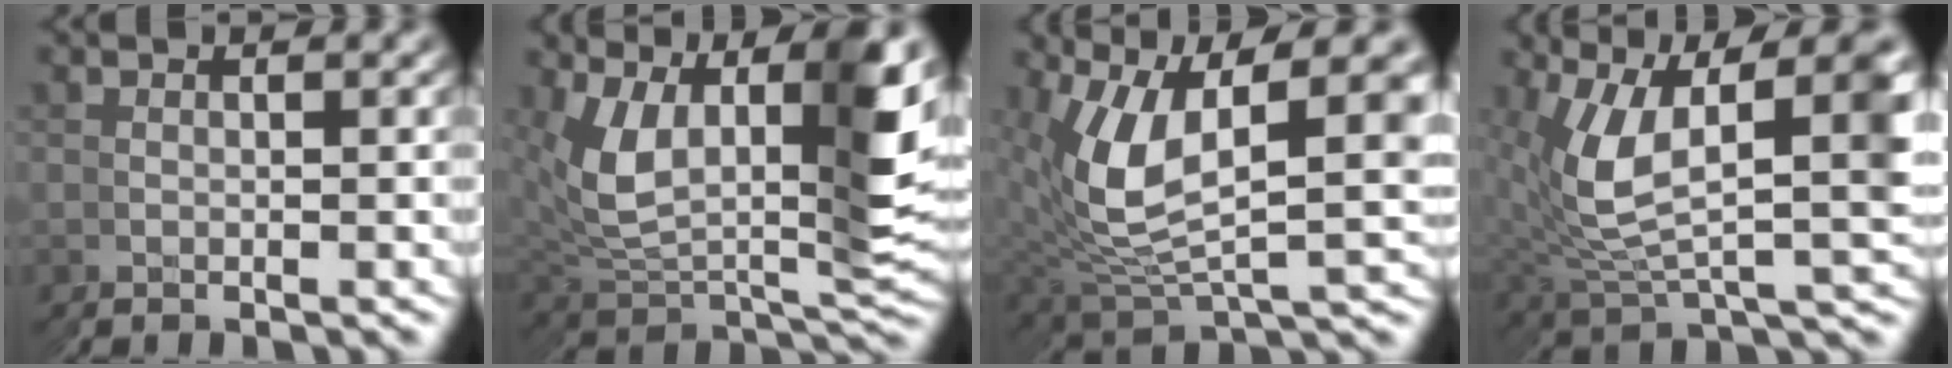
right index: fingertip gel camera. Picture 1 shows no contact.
{"total": 11.9, "force": [1.8, 7.4, 9.2], "torque": [-0.167, -0.019, 0.043]}
{"total": 9.3, "force": [1.8, 6.0, 6.9], "torque": [-0.149, -0.018, 0.043]}
{"total": 10.2, "force": [1.6, 6.6, 7.7], "torque": [-0.141, -0.008, 0.034]}